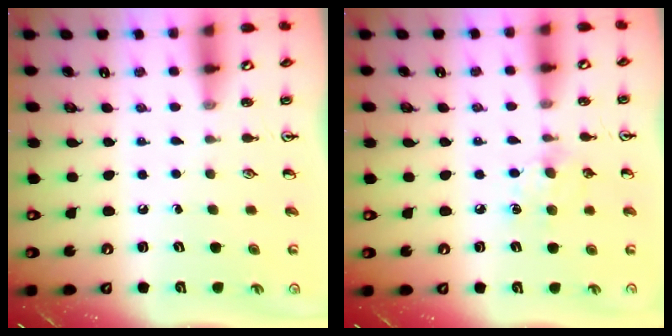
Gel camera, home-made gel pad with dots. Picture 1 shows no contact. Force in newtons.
{"total": 9.0, "press": 9.0, "slide": 0.7}